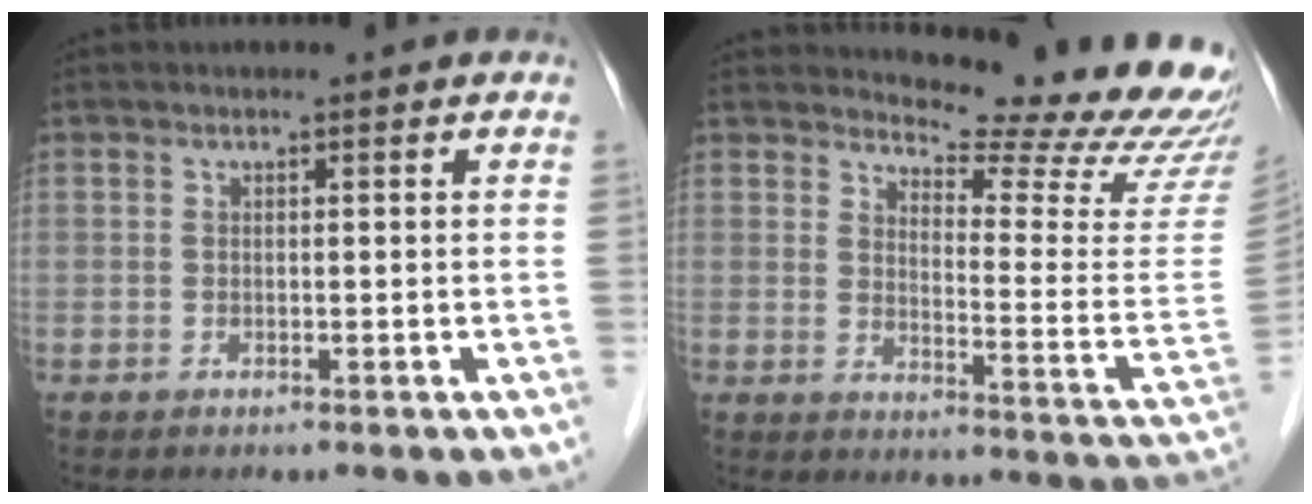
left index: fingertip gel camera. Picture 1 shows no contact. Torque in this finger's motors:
{"motor_torque": [1.06, -1.07, 0.17, -0.01]}